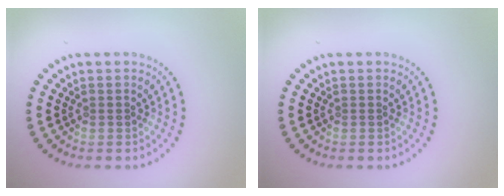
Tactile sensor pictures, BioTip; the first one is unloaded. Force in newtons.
{"total": 0.0}